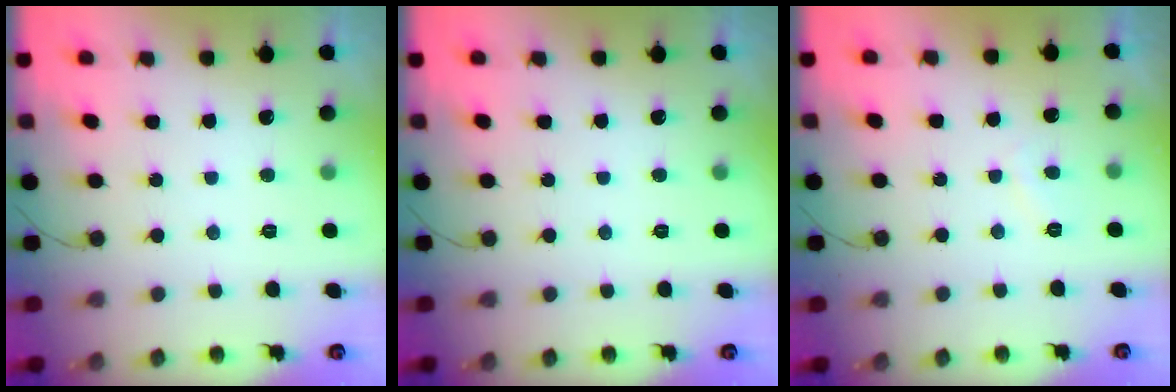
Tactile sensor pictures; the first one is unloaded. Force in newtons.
{"total": 0.0}
{"total": 1.2, "press": 1.1, "slide": 0.5}